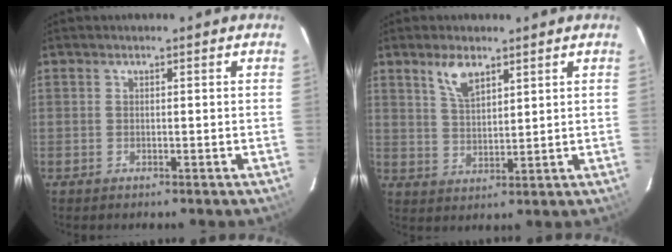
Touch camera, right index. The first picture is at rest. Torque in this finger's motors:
{"motor_torque": [0.07, 0.06, 0.09, 0.06]}